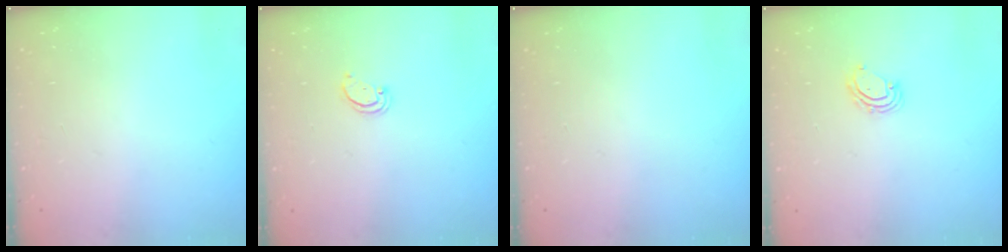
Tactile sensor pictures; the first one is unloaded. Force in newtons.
{"total": 1.5, "press": 1.5, "slide": 0.1}
{"total": 0.0}
{"total": 5.0, "press": 5.0, "slide": 0.4}